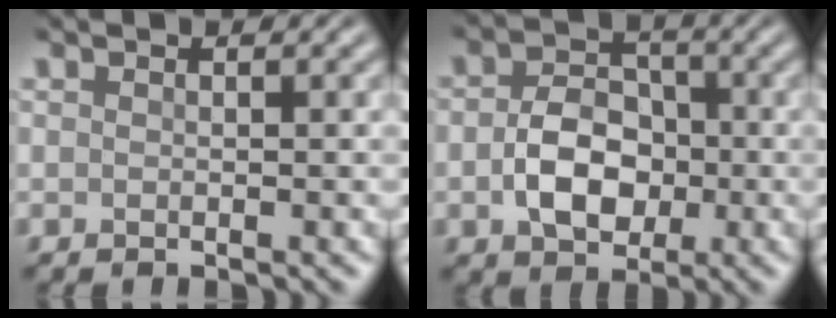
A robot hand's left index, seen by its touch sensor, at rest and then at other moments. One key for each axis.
{"total": 5.1, "fx": -0.8, "fy": 3.8, "fz": 3.3, "tx": -0.058, "ty": 0.001, "tz": -0.017}